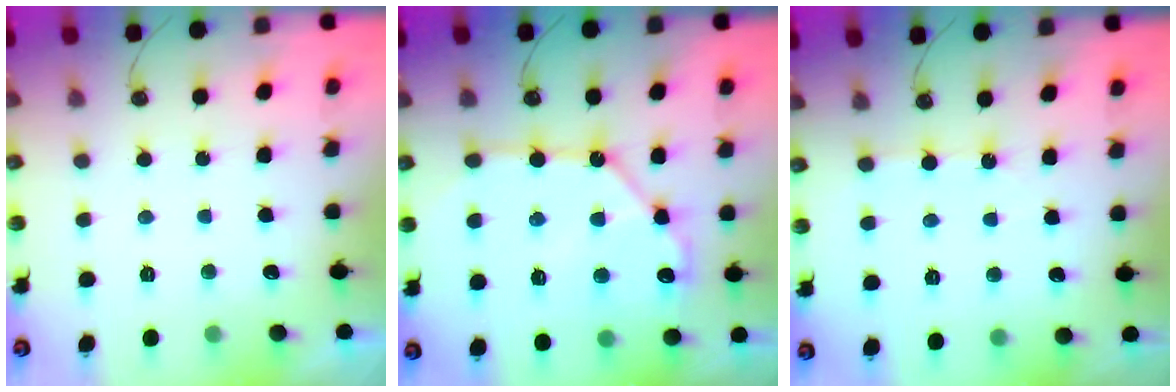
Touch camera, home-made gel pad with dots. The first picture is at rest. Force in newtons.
{"total": 14.2, "press": 14.1, "slide": 1.5}
{"total": 2.0, "press": 1.9, "slide": 0.3}